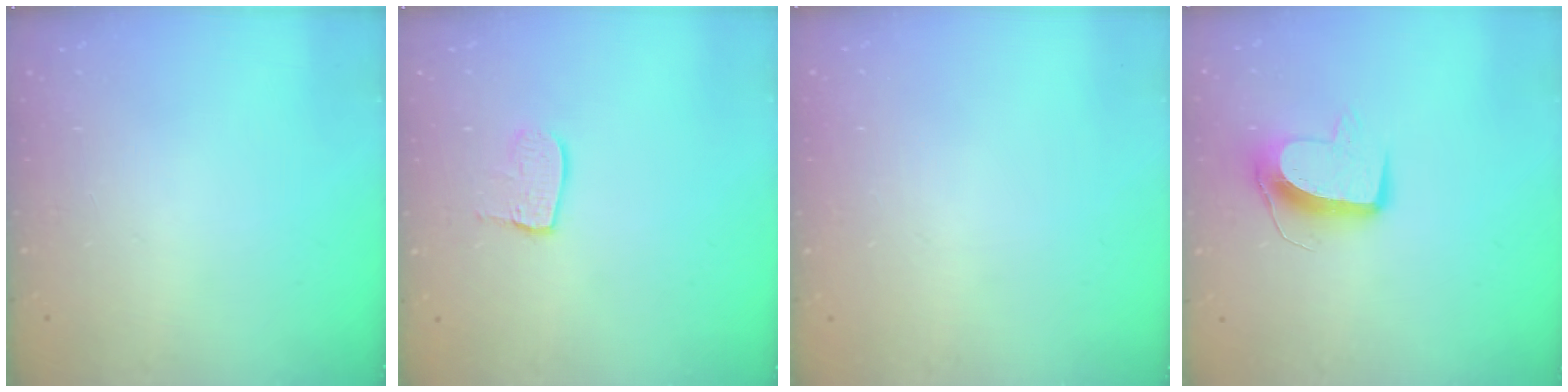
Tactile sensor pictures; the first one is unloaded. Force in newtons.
{"total": 8.2, "press": 8.2, "slide": 0.7}
{"total": 0.0}
{"total": 10.3, "press": 10.3, "slide": 0.7}